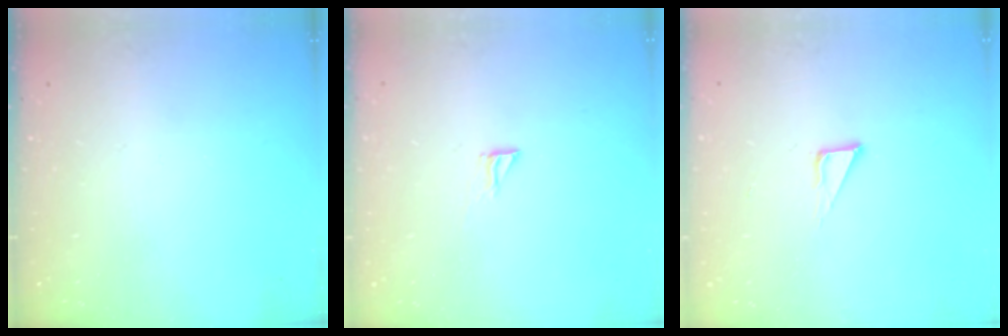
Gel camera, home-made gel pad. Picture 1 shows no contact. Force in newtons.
{"total": 4.6, "press": 4.5, "slide": 0.5}
{"total": 4.5, "press": 4.5, "slide": 0.3}